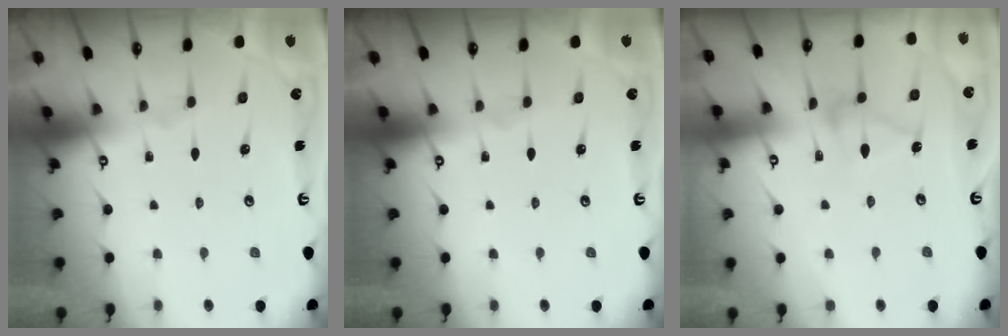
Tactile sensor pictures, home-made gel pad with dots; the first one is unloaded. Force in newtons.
{"total": 0.0}
{"total": 8.7, "press": 8.7, "slide": 0.5}